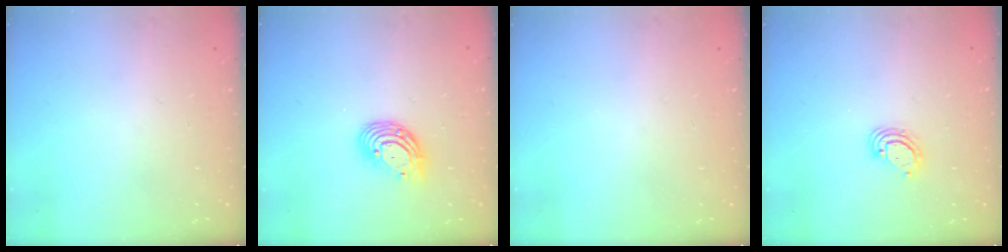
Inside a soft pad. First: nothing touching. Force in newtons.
{"total": 10.3, "press": 10.3, "slide": 1.0}
{"total": 0.0}
{"total": 3.6, "press": 3.6, "slide": 0.3}